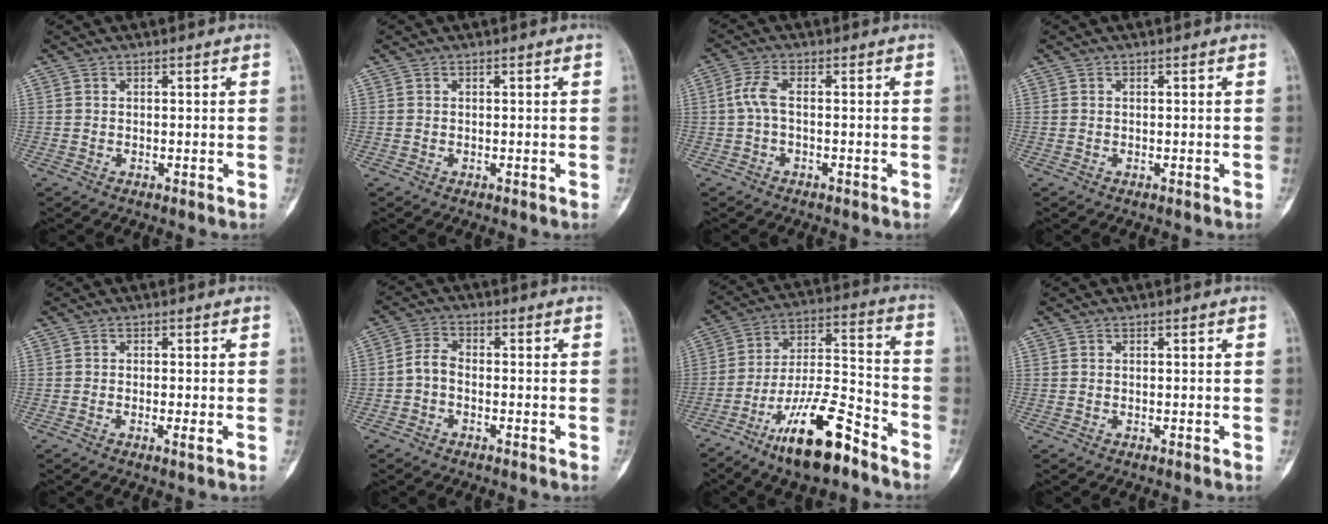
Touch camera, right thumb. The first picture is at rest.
{"total": 0.0}
{"total": 3.5, "force": [-0.5, 1.1, 3.3], "torque": [-0.083, 0.010, -0.014]}
{"total": 0.0}
{"total": 1.4, "force": [-0.5, 0.0, 1.3], "torque": [-0.026, -0.005, -0.011]}
{"total": 3.3, "force": [-1.2, 1.9, 2.4], "torque": [-0.049, 0.019, -0.032]}
{"total": 17.2, "force": [-11.3, 4.8, 12.0], "torque": [-0.211, 0.081, -0.202]}
{"total": 0.0}